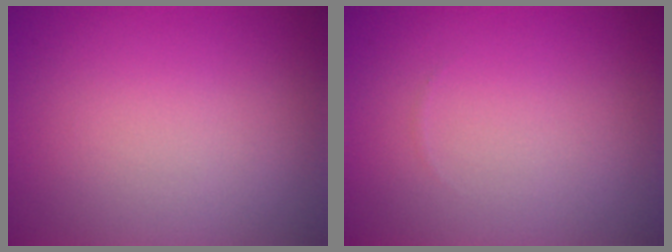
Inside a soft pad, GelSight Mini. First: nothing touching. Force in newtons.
{"total": 0.0}